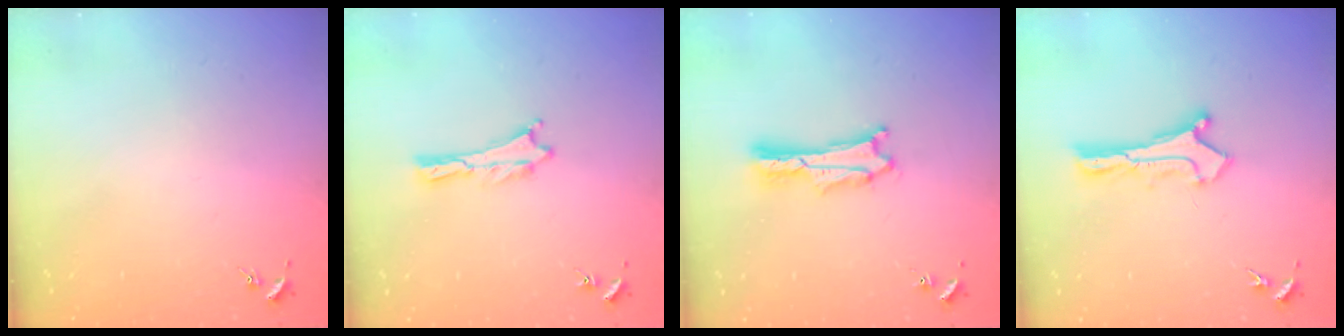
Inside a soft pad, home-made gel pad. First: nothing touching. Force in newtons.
{"total": 0.0}
{"total": 1.7, "press": 1.7, "slide": 0.3}
{"total": 0.8, "press": 0.8, "slide": 0.0}